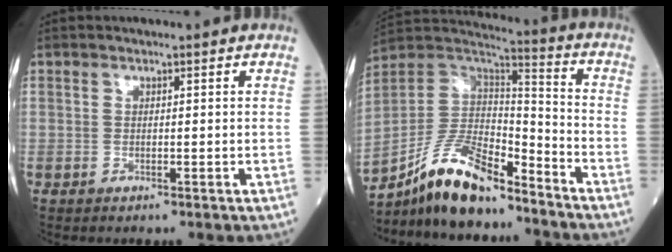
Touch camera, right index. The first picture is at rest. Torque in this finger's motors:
{"motor_torque": [1.12, -1.02, 0.50, 0.14]}